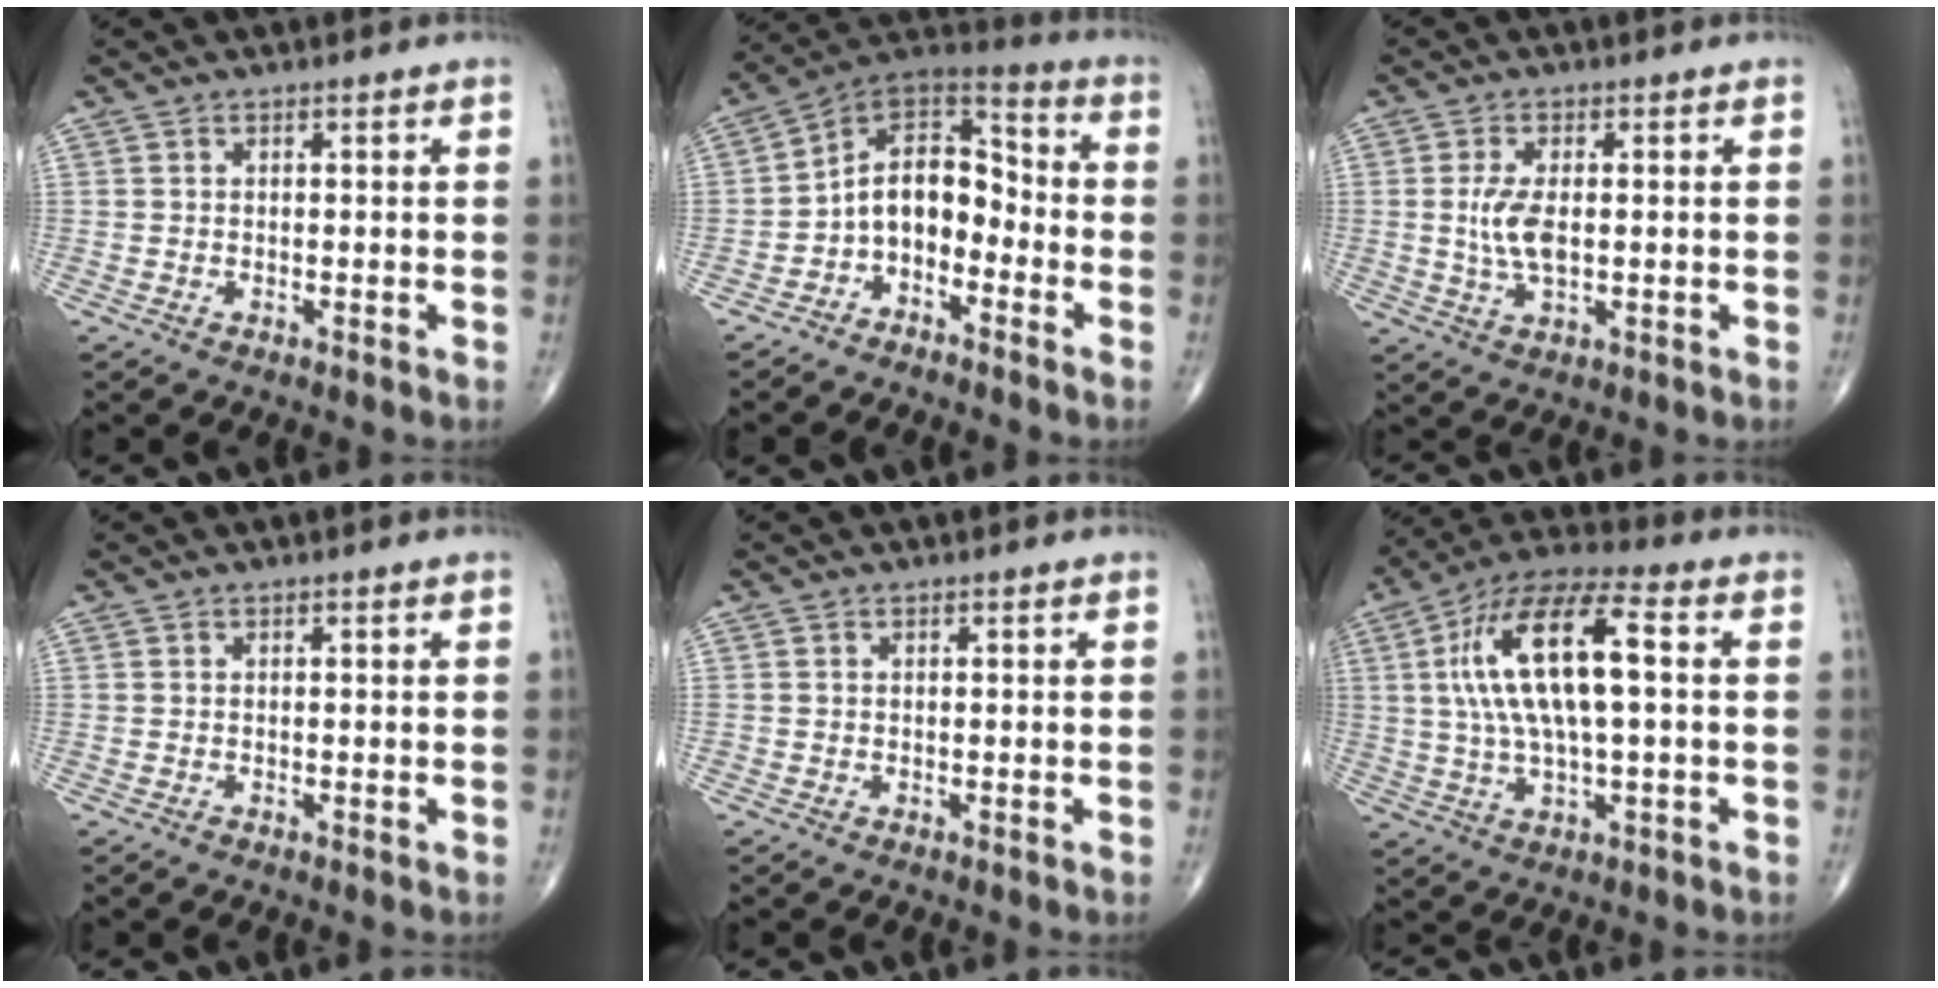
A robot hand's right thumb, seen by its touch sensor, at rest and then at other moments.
{"total": 11.2, "force": [-3.5, 7.3, 7.7], "torque": [-0.097, 0.080, -0.075]}
{"total": 6.7, "force": [0.0, 3.3, 5.9], "torque": [-0.119, -0.004, 0.002]}
{"total": 0.0}
{"total": 0.0}
{"total": 17.8, "force": [2.5, 6.3, 16.5], "torque": [-0.324, 0.031, 0.043]}